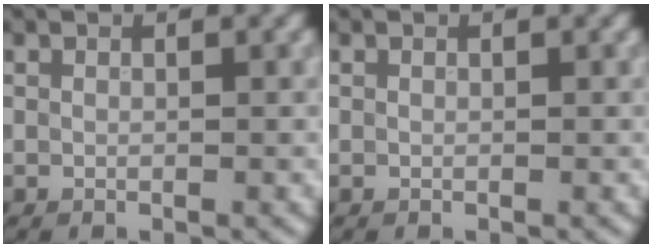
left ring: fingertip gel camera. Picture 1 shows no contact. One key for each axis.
{"total": 0.0}